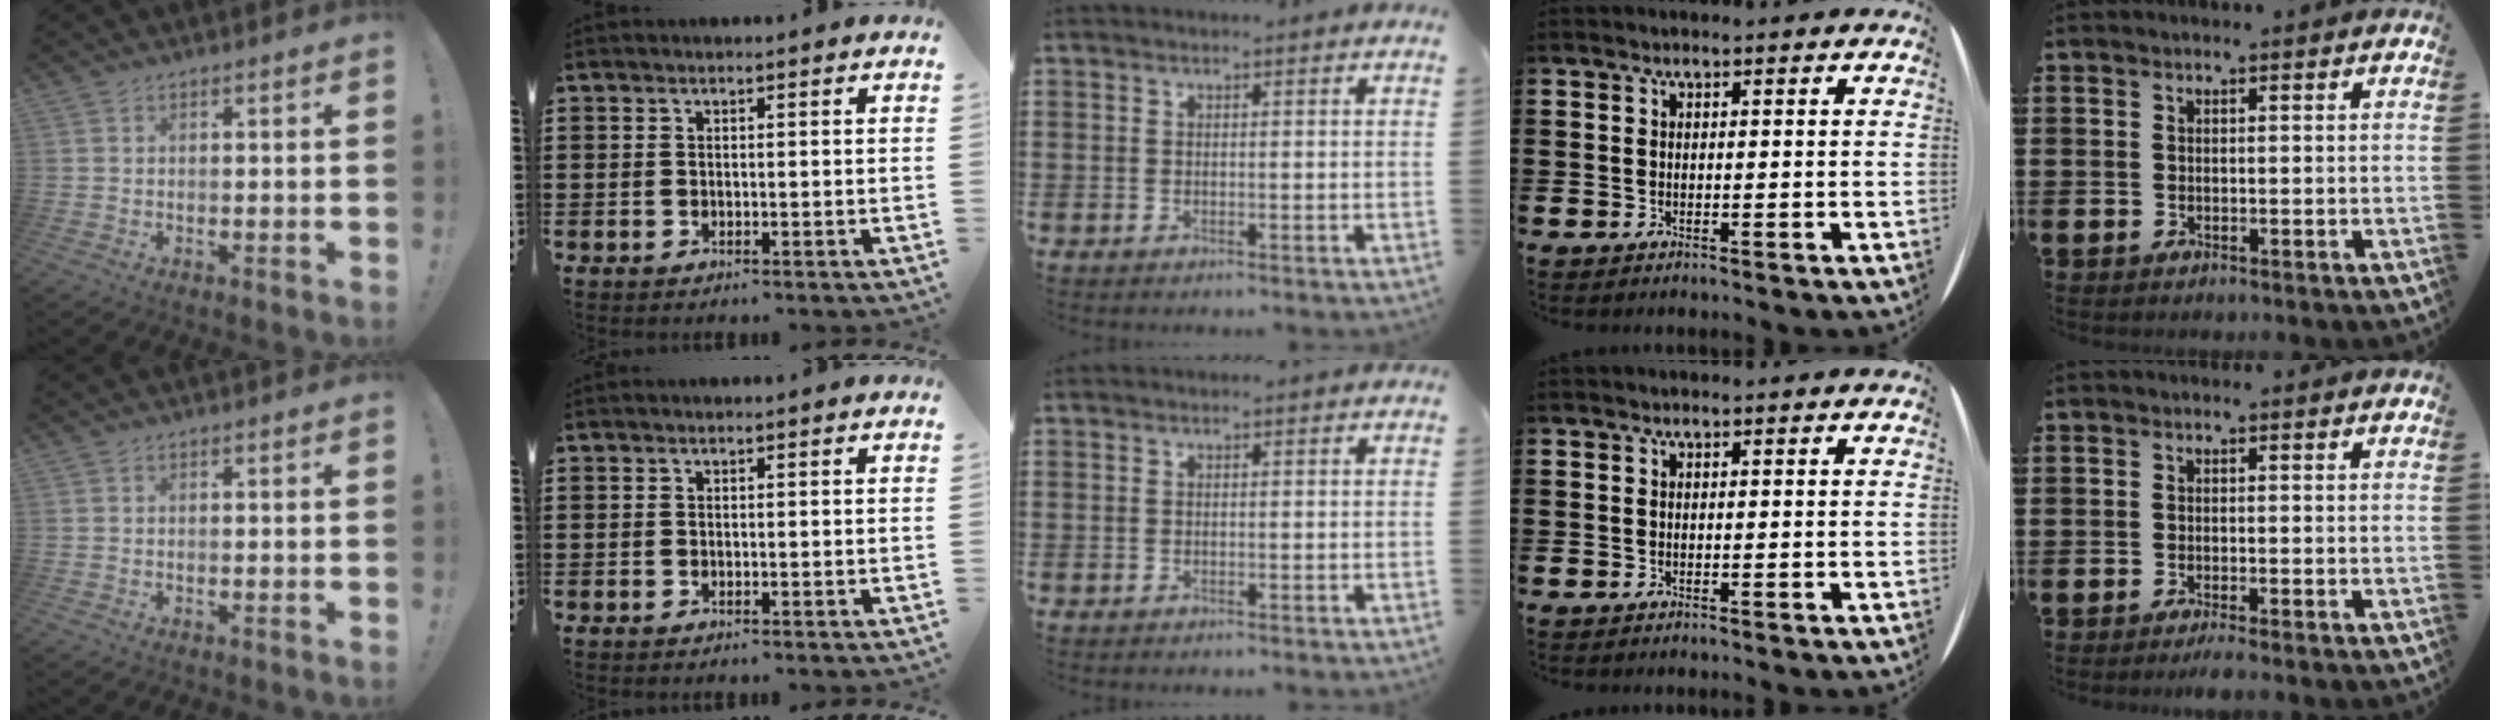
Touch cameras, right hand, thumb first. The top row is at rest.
{"little": {"total": 1.1, "force": [-0.8, 0.0, 0.7], "torque": [-0.011, -0.002, -0.015]}}